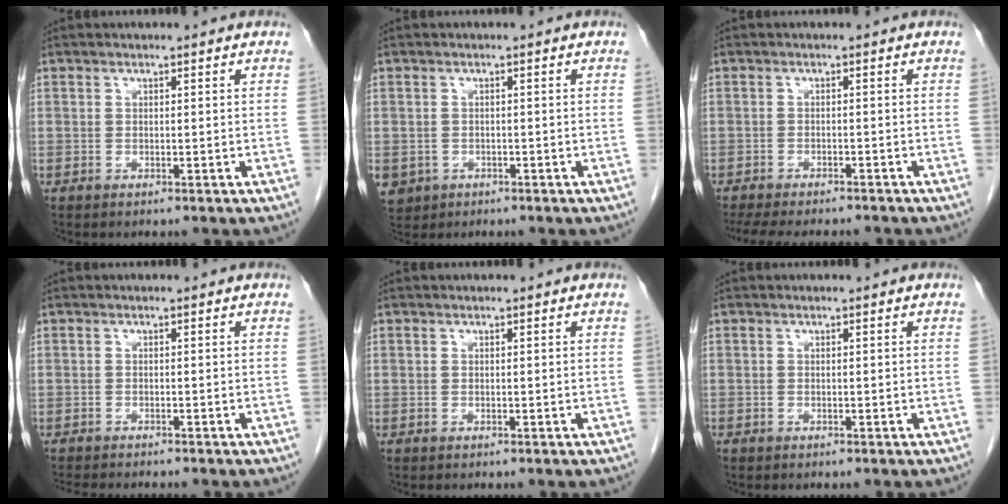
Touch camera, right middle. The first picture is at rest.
{"total": 5.2, "force": [-2.1, 4.5, 1.5], "torque": [-0.037, 0.000, -0.029]}
{"total": 12.7, "force": [-11.1, 2.9, 5.3], "torque": [-0.096, -0.013, -0.147]}
{"total": 5.9, "force": [-5.3, 0.6, 2.4], "torque": [-0.032, -0.012, -0.081]}
{"total": 0.0}
{"total": 0.0}